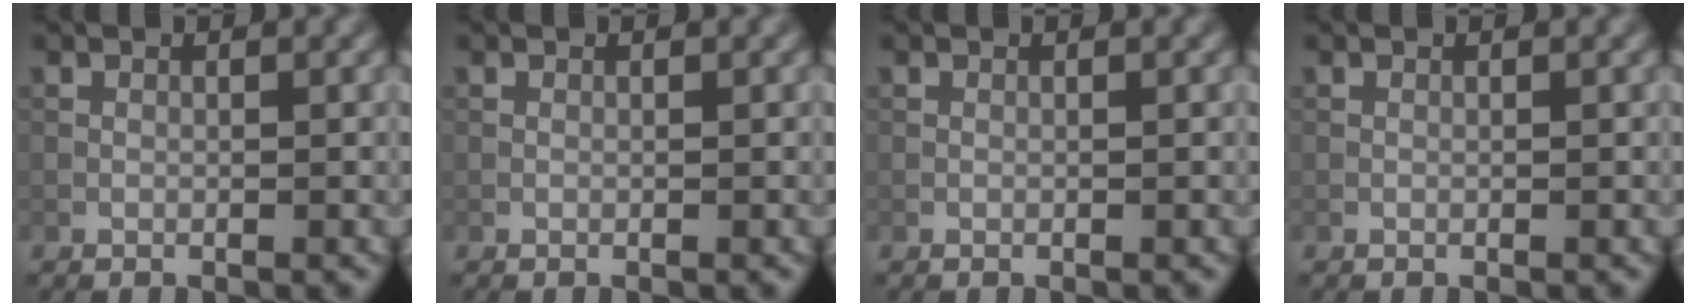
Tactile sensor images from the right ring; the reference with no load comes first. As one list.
[{"total": 0.0}, {"total": 0.0}, {"total": 0.0}]